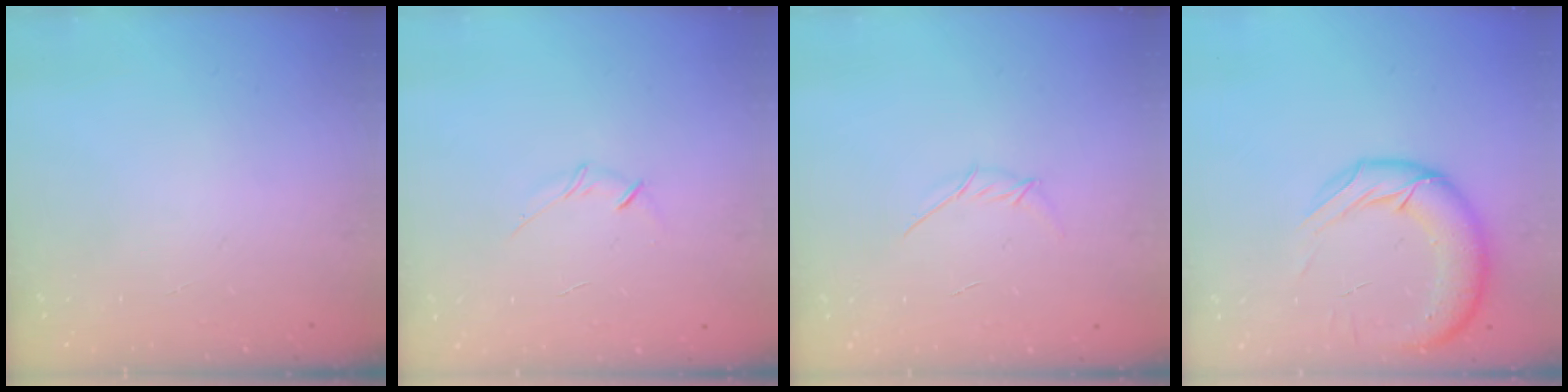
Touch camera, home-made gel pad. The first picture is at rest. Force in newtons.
{"total": 3.5, "press": 3.3, "slide": 1.0}
{"total": 4.2, "press": 4.2, "slide": 0.8}
{"total": 15.3, "press": 14.8, "slide": 3.8}